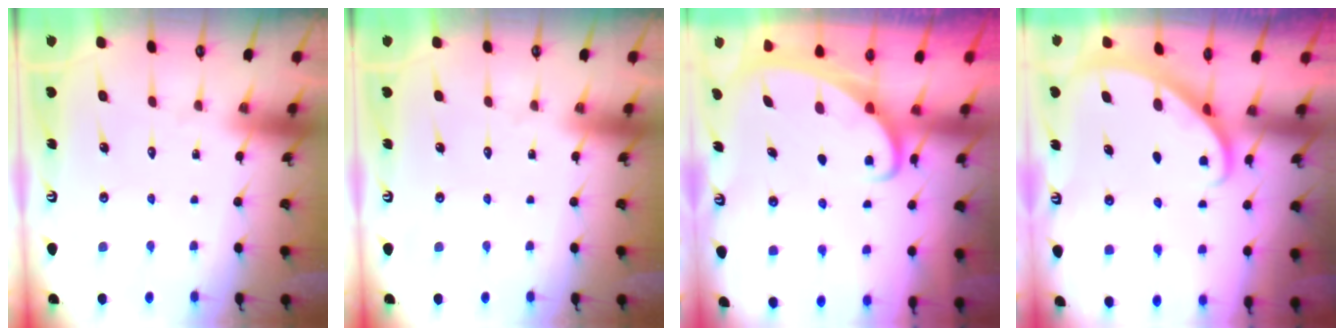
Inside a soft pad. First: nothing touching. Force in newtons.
{"total": 0.0}
{"total": 1.9, "press": 1.9, "slide": 0.3}
{"total": 2.1, "press": 2.1, "slide": 0.2}